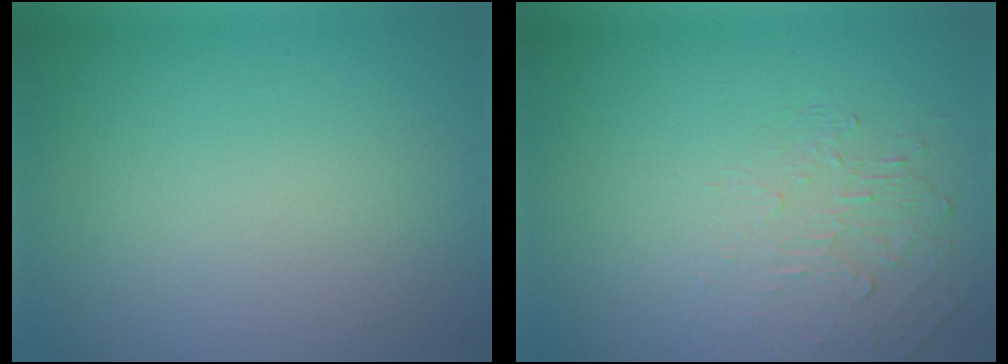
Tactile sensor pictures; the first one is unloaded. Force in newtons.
{"total": 1.9, "press": 0.5, "slide": 1.9}